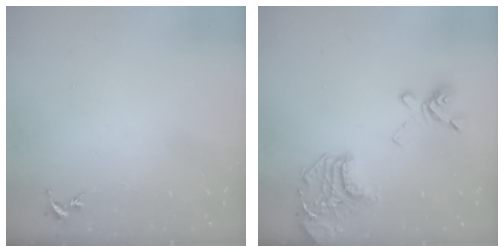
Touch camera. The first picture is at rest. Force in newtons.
{"total": 18.3, "press": 18.1, "slide": 2.4}